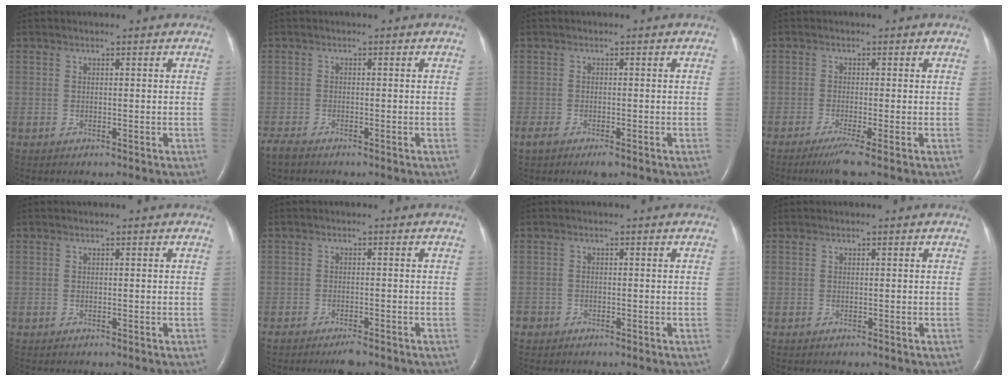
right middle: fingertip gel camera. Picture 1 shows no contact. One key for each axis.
{"total": 2.2, "fx": -1.9, "fy": 0.5, "fz": 1.0, "tx": -0.022, "ty": -0.005, "tz": -0.033}
{"total": 3.4, "fx": -2.3, "fy": 1.1, "fz": 2.3, "tx": -0.047, "ty": -0.010, "tz": -0.035}
{"total": 3.5, "fx": -2.3, "fy": -0.7, "fz": 2.6, "tx": -0.052, "ty": -0.013, "tz": -0.045}
{"total": 0.0}
{"total": 2.8, "fx": -2.2, "fy": 0.6, "fz": 1.6, "tx": -0.026, "ty": -0.005, "tz": -0.031}
{"total": 1.4, "fx": -1.0, "fy": 1.0, "fz": 0.1, "tx": -0.007, "ty": 0.003, "tz": -0.019}
{"total": 0.0}